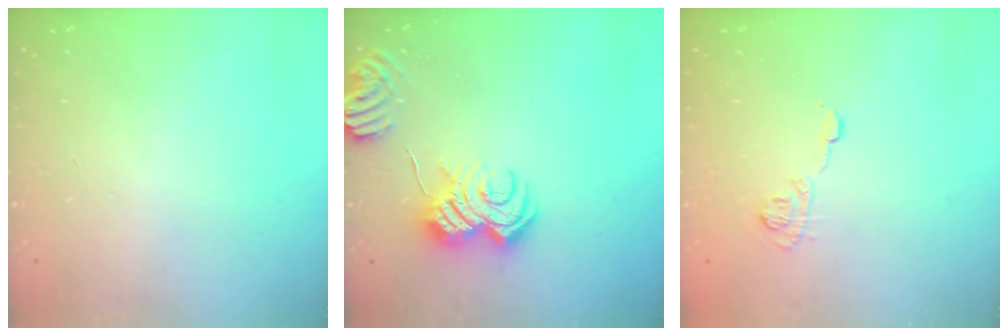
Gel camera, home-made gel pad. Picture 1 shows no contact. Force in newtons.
{"total": 11.9, "press": 11.9, "slide": 0.7}
{"total": 7.8, "press": 7.8, "slide": 0.6}